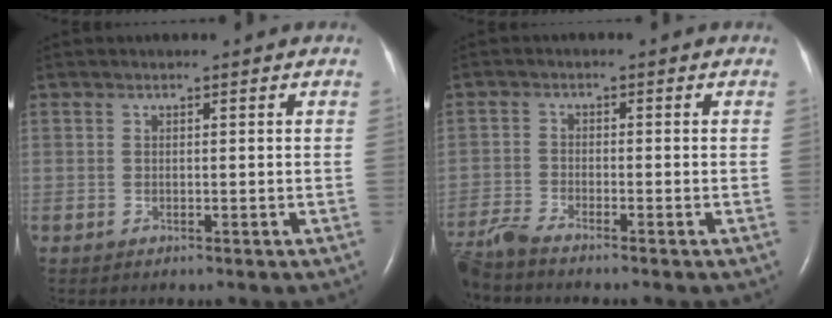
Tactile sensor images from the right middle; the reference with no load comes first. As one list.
[{"total": 4.9, "force": [-4.6, -0.7, 1.6], "torque": [-0.037, -0.019, -0.091]}]